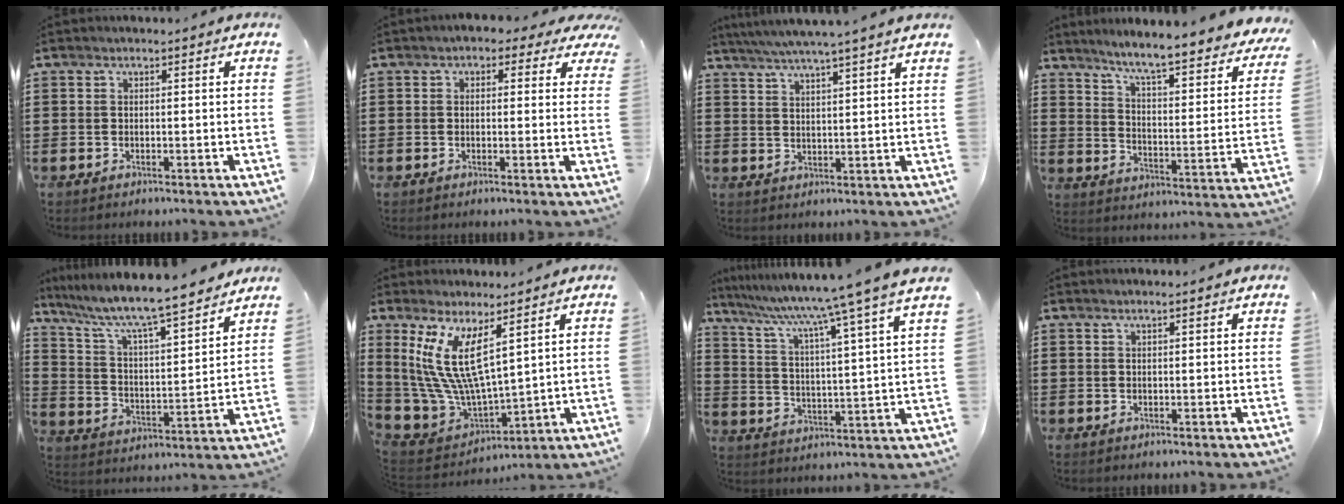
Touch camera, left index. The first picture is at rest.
{"total": 1.8, "force": [0.6, 1.3, 1.1], "torque": [-0.019, 0.007, 0.006]}
{"total": 4.4, "force": [3.9, -0.8, 2.0], "torque": [-0.051, -0.016, 0.067]}
{"total": 5.7, "force": [4.7, -0.8, 3.1], "torque": [-0.082, -0.046, 0.068]}
{"total": 7.8, "force": [6.8, 0.1, 3.8], "torque": [-0.104, -0.051, 0.107]}
{"total": 12.7, "force": [5.2, 5.2, 10.4], "torque": [-0.257, -0.031, 0.094]}
{"total": 8.4, "force": [7.2, -1.8, 4.1], "torque": [-0.109, -0.056, 0.107]}
{"total": 1.0, "force": [0.8, -0.1, 0.5], "torque": [-0.010, -0.002, 0.016]}